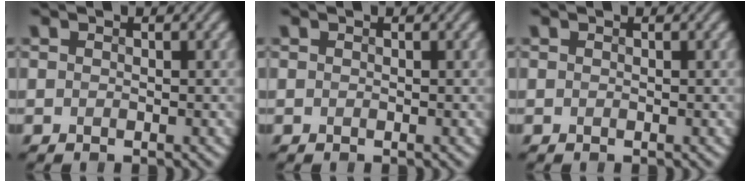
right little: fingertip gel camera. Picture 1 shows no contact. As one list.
[{"total": 0.0}, {"total": 0.0}]